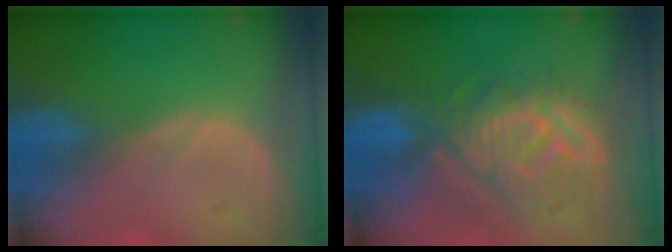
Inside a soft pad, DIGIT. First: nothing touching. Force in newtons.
{"total": 10.4, "press": 10.1, "slide": 2.8}